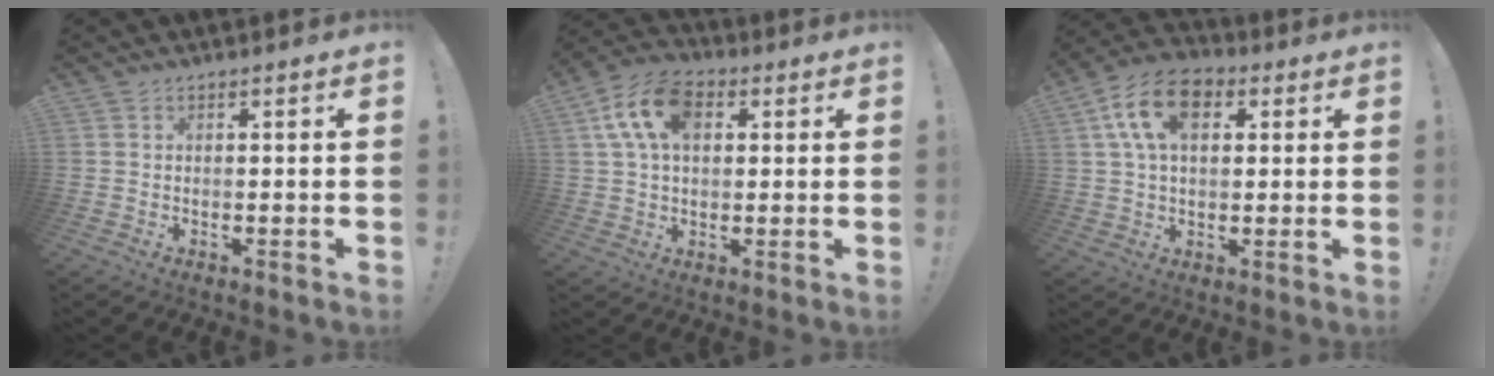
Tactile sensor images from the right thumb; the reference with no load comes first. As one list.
[{"total": 14.0, "force": [4.4, 9.0, 9.8], "torque": [-0.176, 0.004, 0.083]}, {"total": 14.5, "force": [5.0, 9.2, 10.1], "torque": [-0.179, 0.002, 0.094]}]